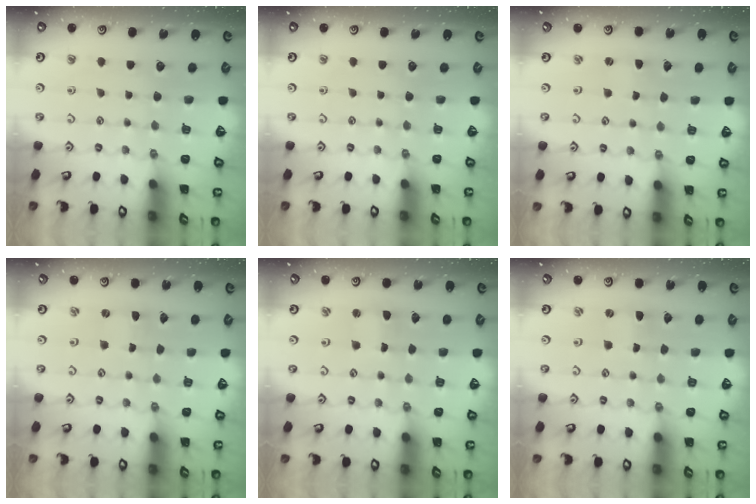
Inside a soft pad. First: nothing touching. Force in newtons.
{"total": 0.0}
{"total": 0.8, "press": 0.8, "slide": 0.1}
{"total": 0.0}
{"total": 2.0, "press": 2.0, "slide": 0.3}
{"total": 1.1, "press": 1.1, "slide": 0.2}